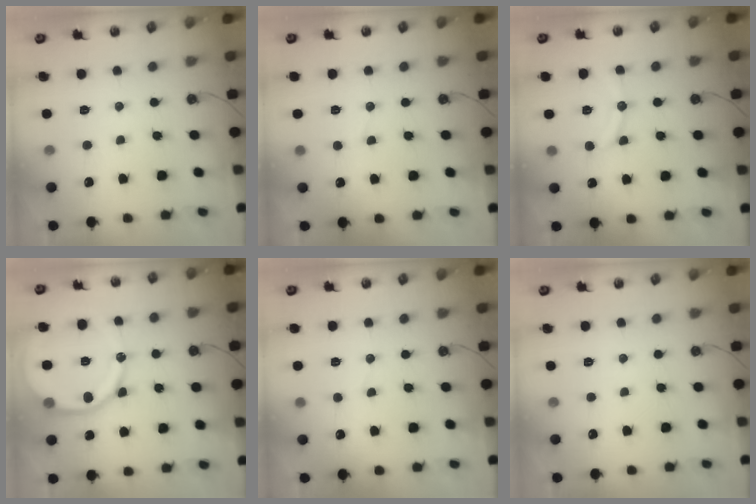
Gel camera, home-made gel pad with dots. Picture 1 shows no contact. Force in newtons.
{"total": 2.2, "press": 2.0, "slide": 0.9}
{"total": 8.6, "press": 8.6, "slide": 0.5}
{"total": 16.1, "press": 16.0, "slide": 1.7}
{"total": 4.0, "press": 3.6, "slide": 1.7}
{"total": 0.0}